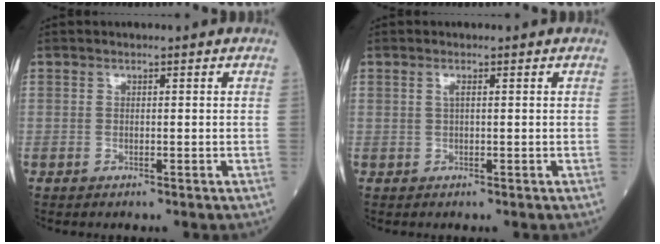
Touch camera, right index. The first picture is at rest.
{"total": 0.9, "force": [0.3, 0.2, 0.8], "torque": [-0.019, 0.003, 0.005]}